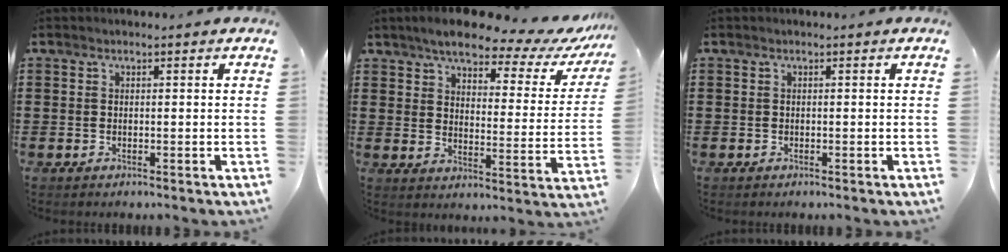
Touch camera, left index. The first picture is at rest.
{"total": 7.5, "force": [6.6, 1.3, 3.5], "torque": [-0.082, -0.040, 0.110]}
{"total": 0.0}